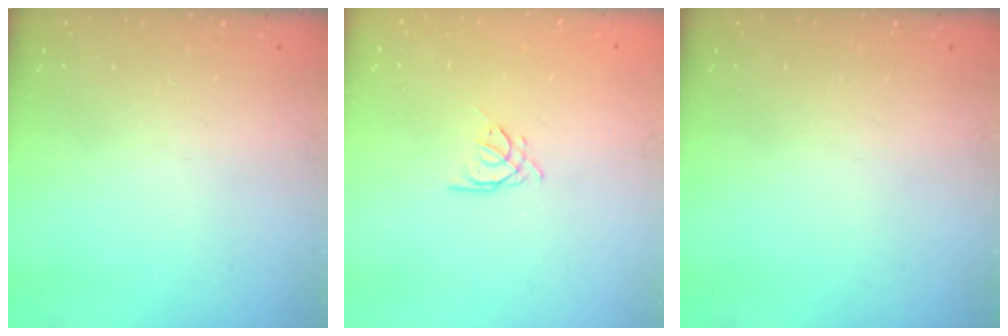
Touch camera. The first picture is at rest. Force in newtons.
{"total": 1.9, "press": 1.9, "slide": 0.4}
{"total": 0.0}